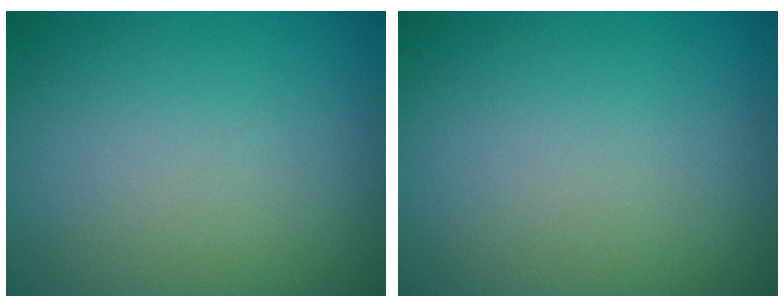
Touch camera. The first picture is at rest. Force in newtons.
{"total": 0.0}